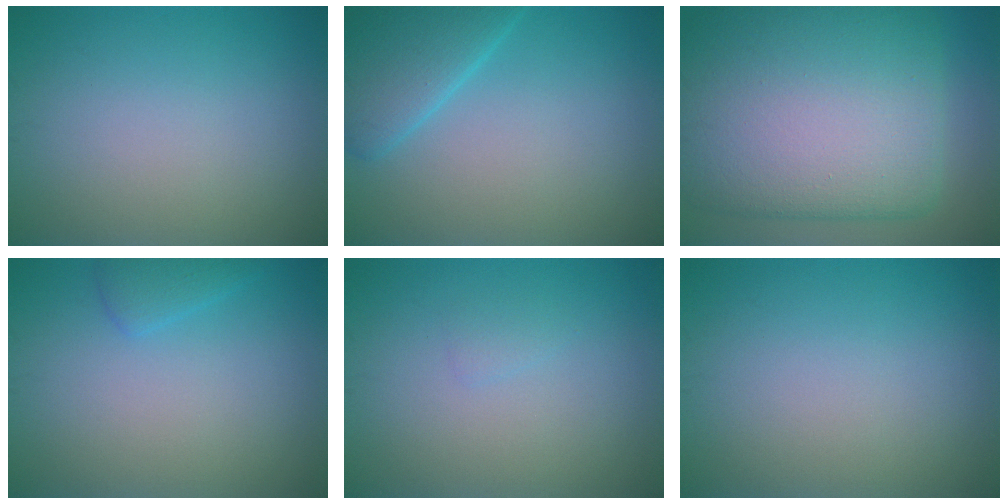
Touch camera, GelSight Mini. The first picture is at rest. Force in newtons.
{"total": 4.6, "press": 4.6, "slide": 0.3}
{"total": 16.5, "press": 16.5, "slide": 0.4}
{"total": 1.6, "press": 1.6, "slide": 0.1}
{"total": 0.6, "press": 0.6, "slide": 0.0}
{"total": 0.0}